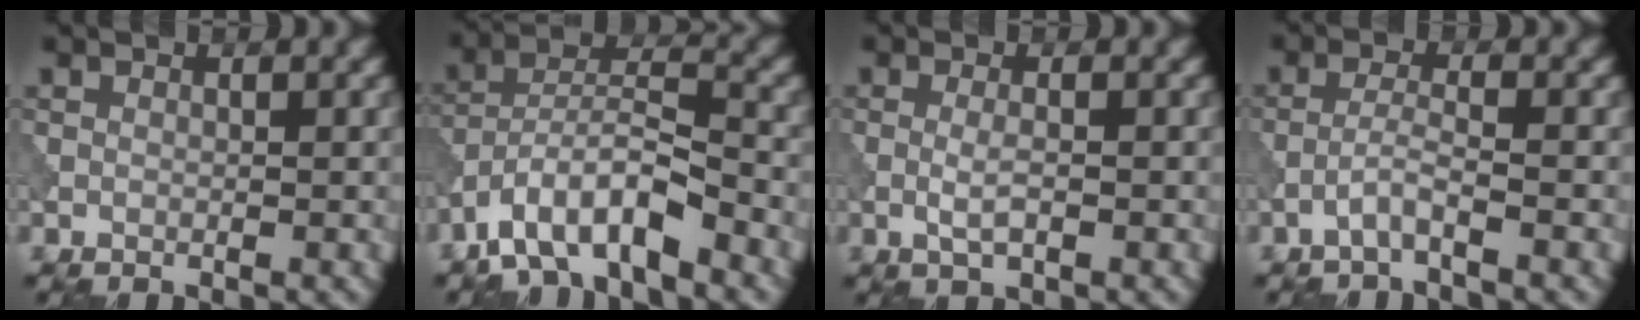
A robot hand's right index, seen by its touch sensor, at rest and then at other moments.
{"total": 7.6, "force": [-5.4, 2.3, 4.9], "torque": [-0.085, 0.009, -0.106]}
{"total": 1.8, "force": [-0.4, 0.5, 1.7], "torque": [-0.038, -0.002, -0.011]}
{"total": 2.1, "force": [-1.3, 0.1, 1.7], "torque": [-0.035, 0.011, -0.034]}